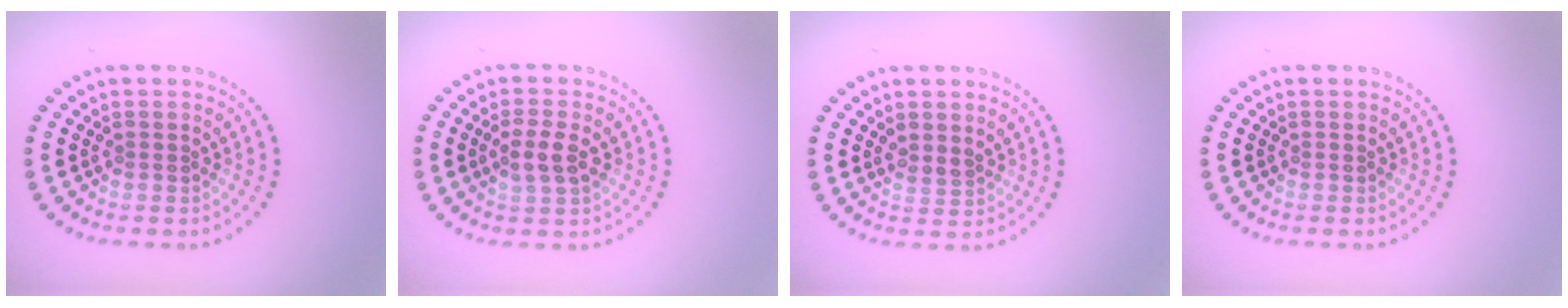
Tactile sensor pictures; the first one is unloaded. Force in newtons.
{"total": 2.6, "press": 2.6, "slide": 0.4}
{"total": 1.1, "press": 0.8, "slide": 0.8}
{"total": 0.0}